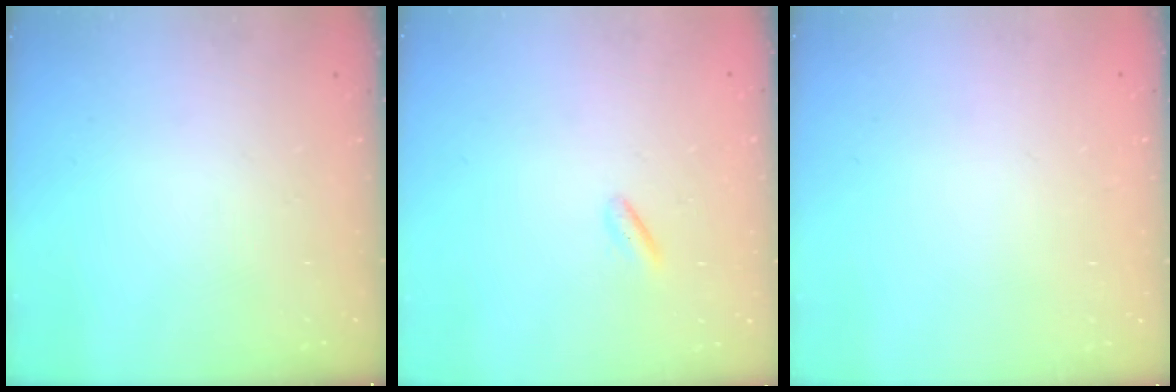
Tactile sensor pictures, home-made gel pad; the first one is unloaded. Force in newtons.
{"total": 1.4, "press": 1.1, "slide": 0.8}
{"total": 2.2, "press": 2.2, "slide": 0.1}